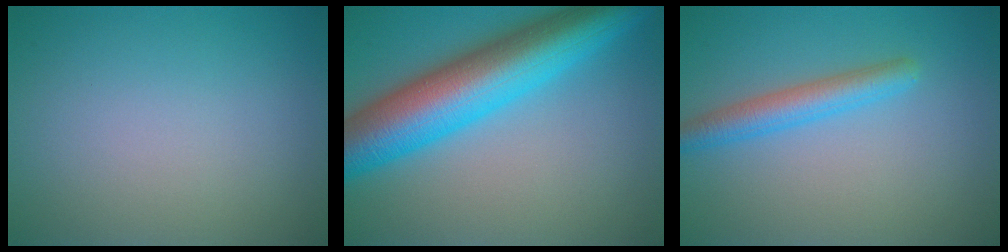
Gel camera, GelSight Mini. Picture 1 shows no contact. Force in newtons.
{"total": 11.5, "press": 11.5, "slide": 0.3}
{"total": 3.1, "press": 3.1, "slide": 0.1}